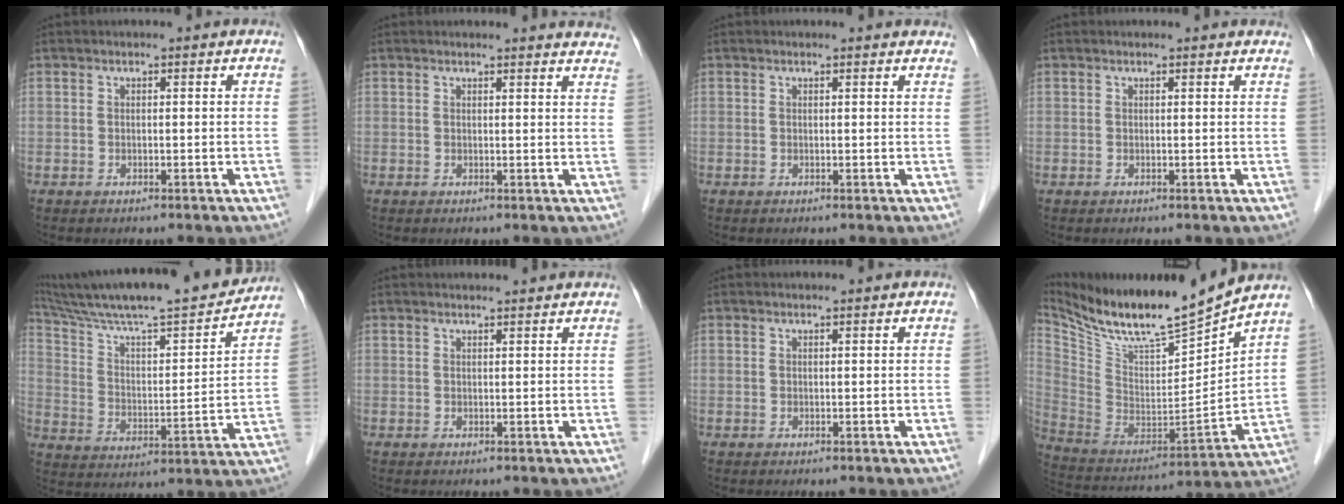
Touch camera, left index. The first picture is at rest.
{"total": 9.9, "force": [9.7, 0.4, 1.9], "torque": [-0.001, -0.033, 0.077]}
{"total": 3.5, "force": [3.3, 0.4, 0.8], "torque": [-0.014, 0.004, 0.023]}
{"total": 2.5, "force": [2.4, 0.2, 0.6], "torque": [-0.014, 0.007, 0.018]}
{"total": 23.7, "force": [20.4, 1.9, 11.9], "torque": [-0.202, 0.005, 0.314]}
{"total": 3.3, "force": [3.2, -0.2, 0.8], "torque": [-0.011, 0.016, 0.038]}
{"total": 0.0}
{"total": 17.4, "force": [15.8, -0.3, 7.5], "torque": [-0.153, -0.028, 0.288]}